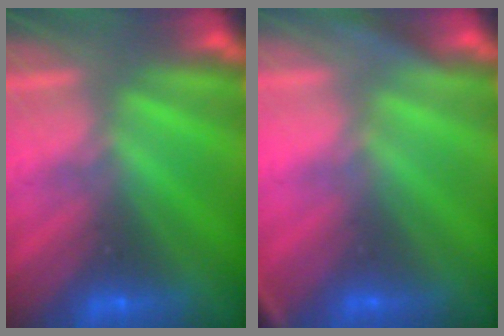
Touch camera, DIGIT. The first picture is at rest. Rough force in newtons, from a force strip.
{"total": 2.8}